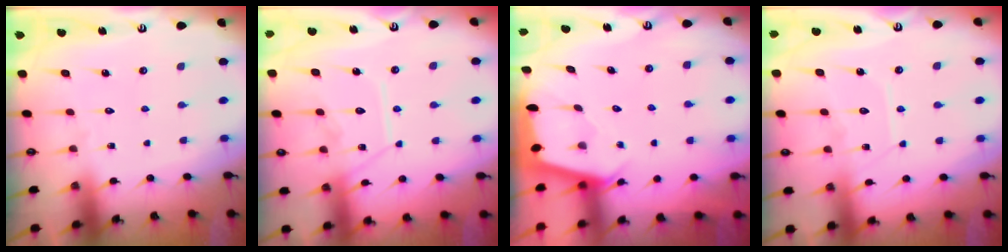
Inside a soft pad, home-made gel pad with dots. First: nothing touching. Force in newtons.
{"total": 11.9, "press": 11.9, "slide": 1.1}
{"total": 2.0, "press": 2.0, "slide": 0.3}
{"total": 8.1, "press": 8.1, "slide": 0.8}